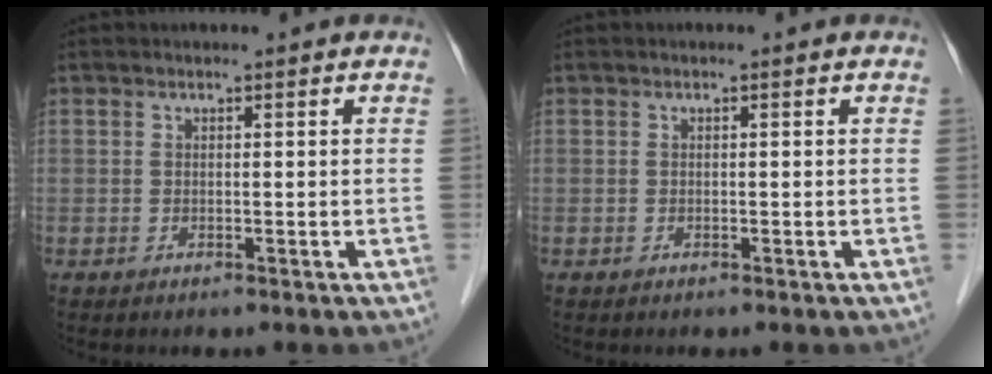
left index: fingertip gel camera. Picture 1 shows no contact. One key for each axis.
{"total": 0.0}